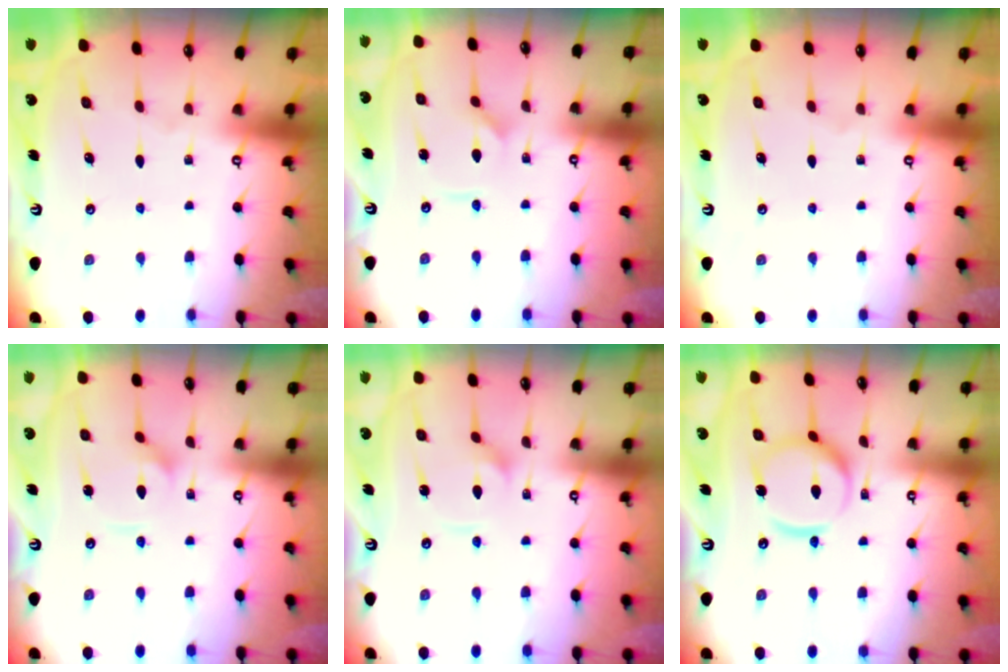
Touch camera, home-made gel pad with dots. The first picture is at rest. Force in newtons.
{"total": 1.2, "press": 1.2, "slide": 0.0}
{"total": 0.0}
{"total": 2.7, "press": 2.7, "slide": 0.3}
{"total": 2.3, "press": 2.3, "slide": 0.3}
{"total": 12.9, "press": 12.9, "slide": 1.2}